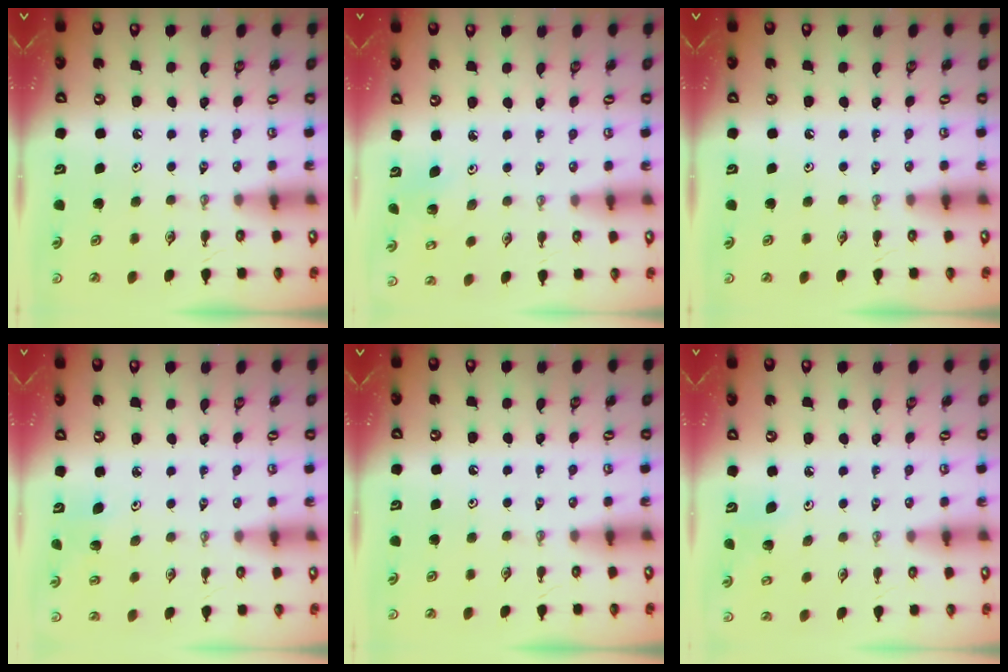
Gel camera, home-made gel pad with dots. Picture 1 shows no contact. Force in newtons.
{"total": 2.8, "press": 2.8, "slide": 0.2}
{"total": 0.0}
{"total": 2.6, "press": 2.5, "slide": 0.9}
{"total": 0.0}
{"total": 5.0, "press": 4.7, "slide": 1.7}